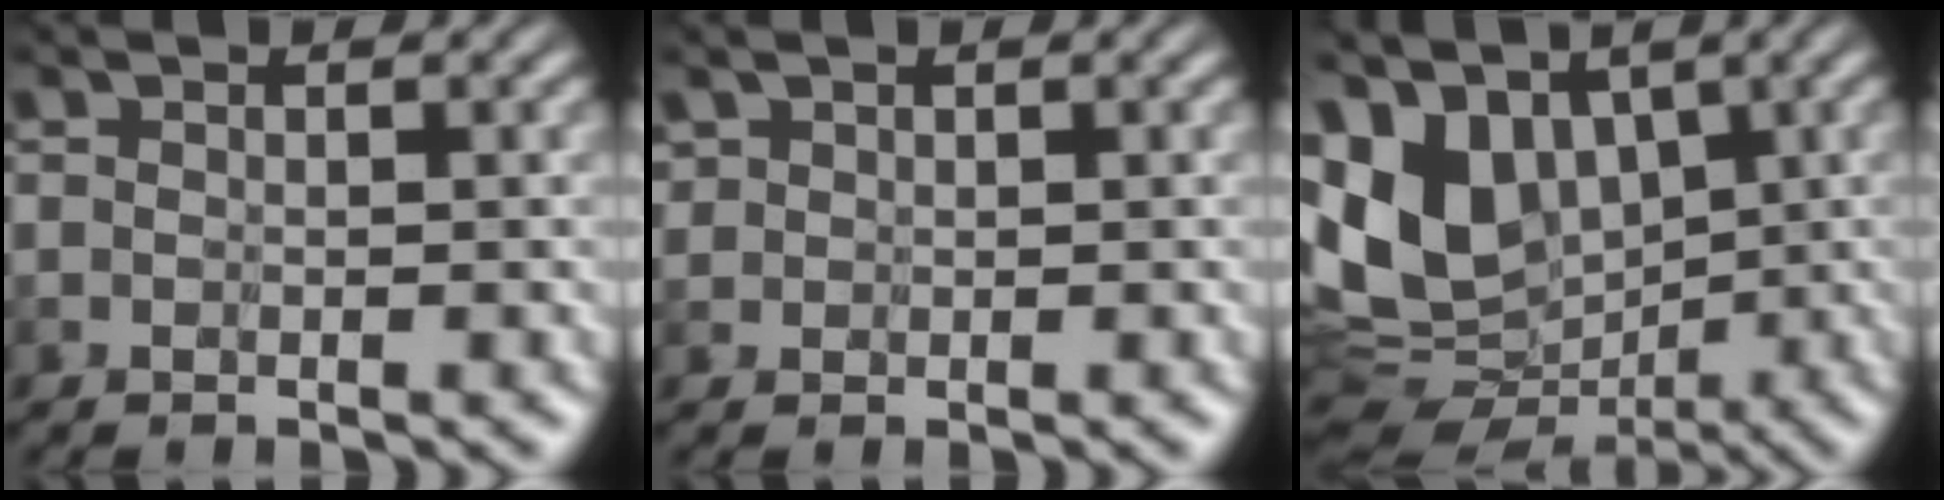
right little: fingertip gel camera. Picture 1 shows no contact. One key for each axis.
{"total": 1.3, "fx": 0.9, "fy": 0.8, "fz": 0.3, "tx": -0.017, "ty": 0.005, "tz": 0.004}
{"total": 6.2, "fx": 1.6, "fy": 4.2, "fz": 4.2, "tx": -0.106, "ty": -0.019, "tz": 0.024}